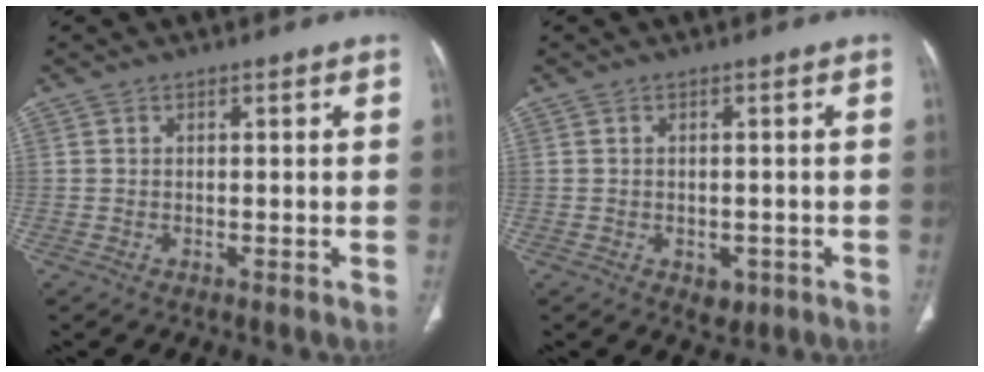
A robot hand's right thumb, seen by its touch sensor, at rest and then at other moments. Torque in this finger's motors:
{"motor_torque": [0.61, 0.24, 0.02, -0.28, -0.01]}